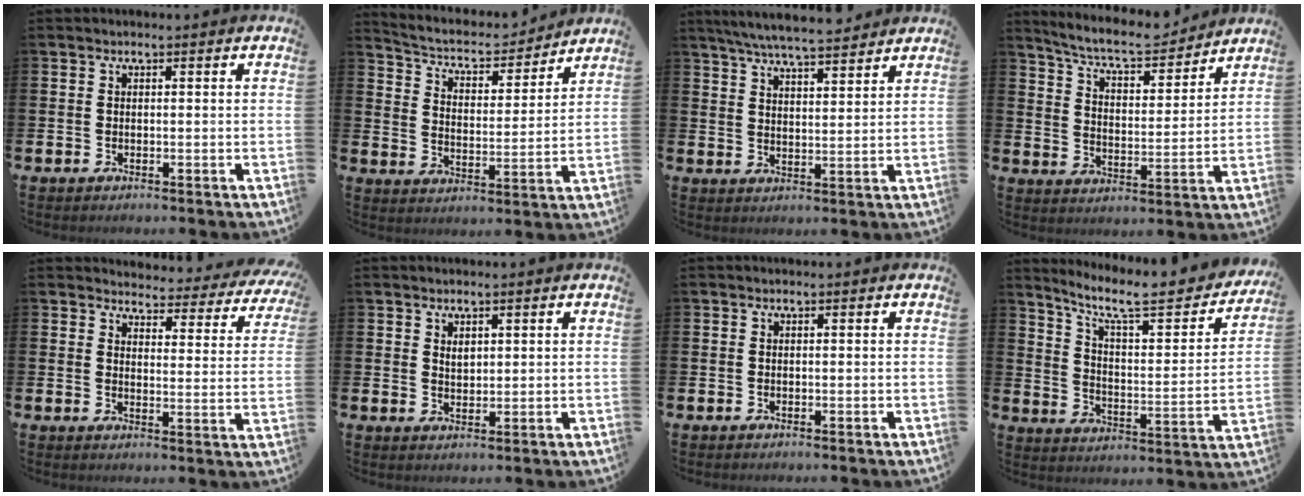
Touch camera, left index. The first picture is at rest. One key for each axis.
{"total": 5.6, "fx": 5.2, "fy": 1.7, "fz": 1.2, "tx": -0.053, "ty": -0.045, "tz": 0.083}
{"total": 6.2, "fx": 6.0, "fy": 0.4, "fz": 1.6, "tx": -0.048, "ty": -0.028, "tz": 0.107}
{"total": 7.7, "fx": 7.3, "fy": 1.2, "fz": 2.3, "tx": -0.074, "ty": -0.048, "tz": 0.126}
{"total": 3.4, "fx": 3.3, "fy": 1.0, "fz": 0.4, "tx": -0.013, "ty": -0.034, "tz": 0.049}
{"total": 1.6, "fx": 1.3, "fy": 0.8, "fz": 0.5, "tx": 0.011, "ty": -0.006, "tz": 0.020}
{"total": 0.0}
{"total": 8.9, "fx": 7.4, "fy": 1.9, "fz": 4.7, "tx": -0.107, "ty": -0.056, "tz": 0.117}